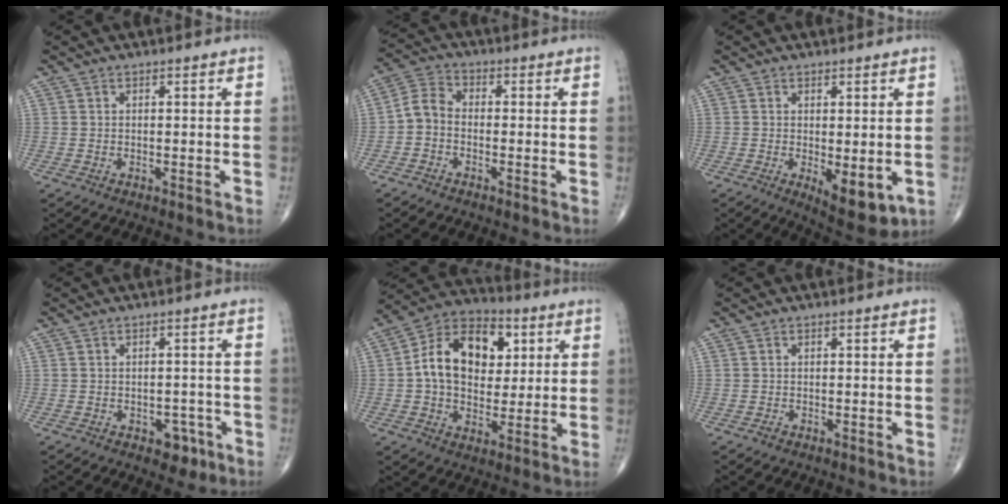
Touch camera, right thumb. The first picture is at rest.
{"total": 4.6, "force": [-1.4, 3.4, 2.8], "torque": [-0.047, 0.021, -0.044]}
{"total": 7.3, "force": [-1.5, 3.0, 6.5], "torque": [-0.082, -0.020, -0.013]}
{"total": 4.0, "force": [-2.0, 2.7, 2.2], "torque": [-0.007, 0.011, -0.023]}
{"total": 16.7, "force": [3.2, 11.4, 11.8], "torque": [-0.156, 0.011, 0.047]}
{"total": 0.6, "force": [-0.4, 0.4, 0.2], "torque": [-0.004, 0.000, -0.011]}